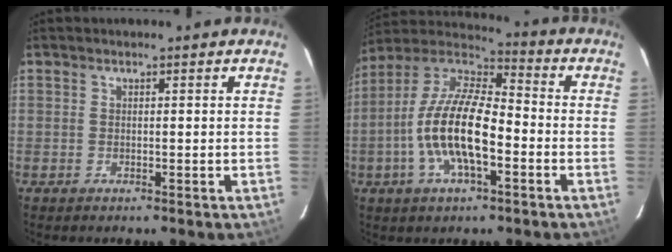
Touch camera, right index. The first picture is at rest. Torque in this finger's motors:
{"motor_torque": [1.80, -0.34, 1.05, 0.21]}